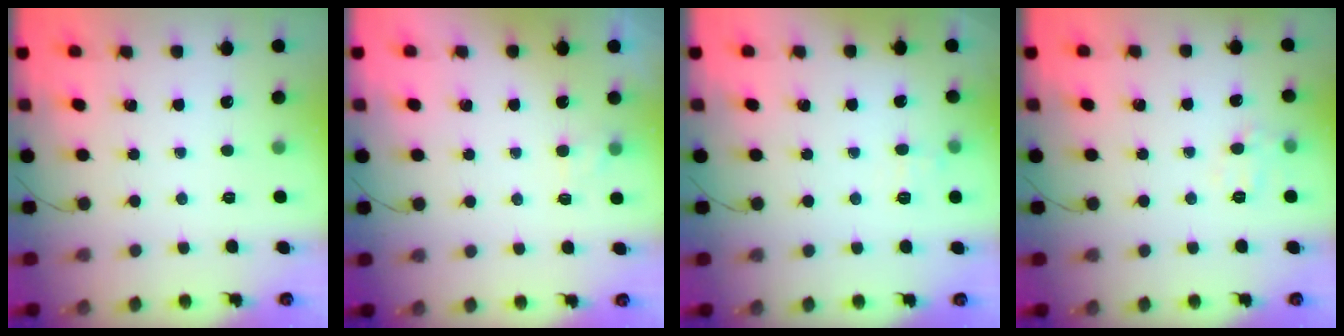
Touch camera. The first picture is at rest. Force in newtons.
{"total": 1.9, "press": 1.4, "slide": 1.2}
{"total": 5.1, "press": 4.8, "slide": 1.5}
{"total": 6.9, "press": 6.8, "slide": 1.0}